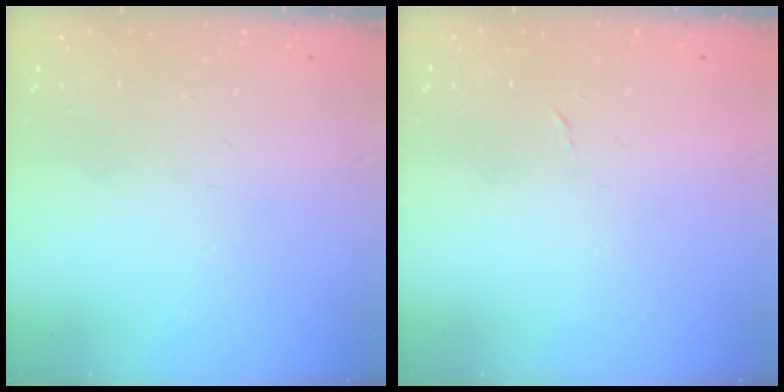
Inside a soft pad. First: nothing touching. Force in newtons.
{"total": 2.4, "press": 2.4, "slide": 0.4}